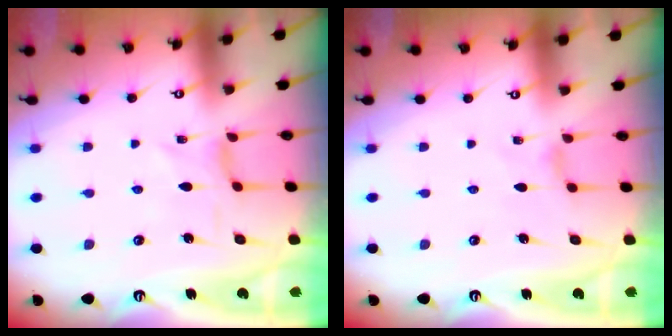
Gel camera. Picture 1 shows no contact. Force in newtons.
{"total": 0.0}